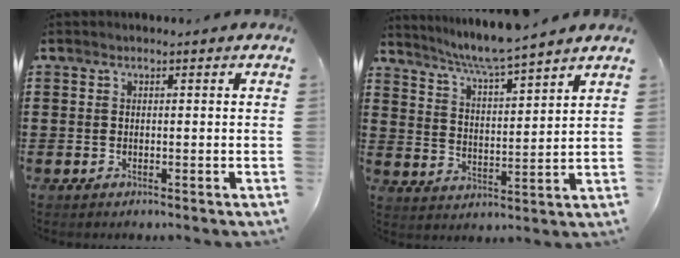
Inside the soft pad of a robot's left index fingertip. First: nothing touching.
{"total": 5.9, "force": [5.4, -0.7, 2.4], "torque": [-0.067, -0.035, 0.090]}